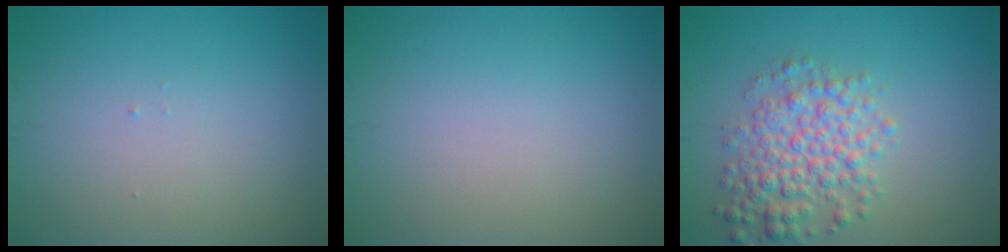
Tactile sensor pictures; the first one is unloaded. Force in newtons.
{"total": 0.0}
{"total": 4.8, "press": 4.8, "slide": 0.0}